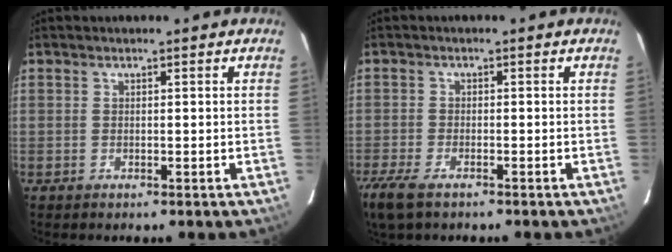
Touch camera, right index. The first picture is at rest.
{"total": 7.2, "force": [-5.2, 2.5, 4.4], "torque": [-0.116, -0.025, -0.101]}